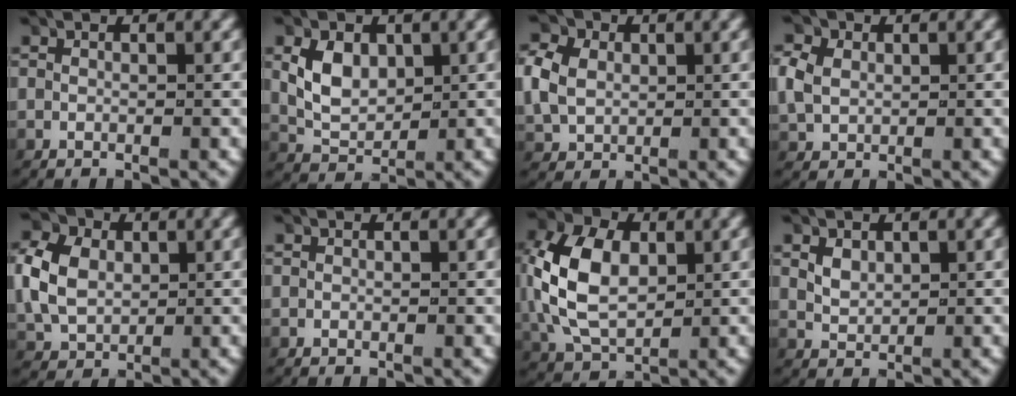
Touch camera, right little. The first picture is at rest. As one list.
[{"total": 3.8, "force": [0.6, 2.9, 2.5], "torque": [-0.052, -0.007, 0.018]}, {"total": 4.7, "force": [0.6, 4.1, 2.3], "torque": [-0.058, -0.001, 0.016]}, {"total": 3.0, "force": [0.5, 2.6, 1.4], "torque": [-0.042, -0.002, 0.017]}, {"total": 5.6, "force": [0.5, 4.6, 3.1], "torque": [-0.074, -0.004, 0.014]}, {"total": 0.0}, {"total": 8.1, "force": [0.5, 5.9, 5.5], "torque": [-0.141, -0.012, 0.022]}, {"total": 1.6, "force": [0.5, 1.2, 1.0], "torque": [-0.026, -0.004, 0.019]}]